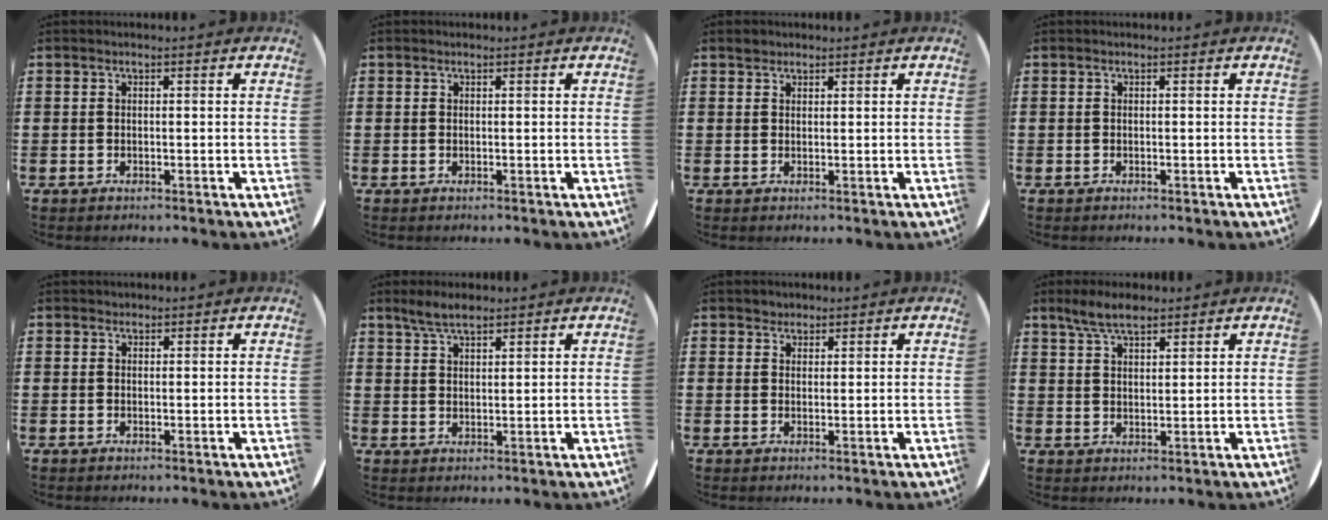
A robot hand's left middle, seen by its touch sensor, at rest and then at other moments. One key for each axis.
{"total": 0.0}
{"total": 1.1, "fx": 1.0, "fy": 0.5, "fz": 0.0, "tx": 0.008, "ty": 0.001, "tz": 0.018}
{"total": 0.0}
{"total": 0.6, "fx": 0.5, "fy": 0.2, "fz": -0.2, "tx": 0.005, "ty": 0.005, "tz": 0.009}
{"total": 3.4, "fx": 3.0, "fy": 0.9, "fz": 1.5, "tx": -0.033, "ty": 0.001, "tz": 0.055}
{"total": 1.6, "fx": 1.4, "fy": 0.7, "fz": -0.2, "tx": 0.001, "ty": 0.002, "tz": 0.028}
{"total": 4.7, "fx": 3.9, "fy": 1.5, "fz": 2.2, "tx": -0.042, "ty": -0.005, "tz": 0.069}